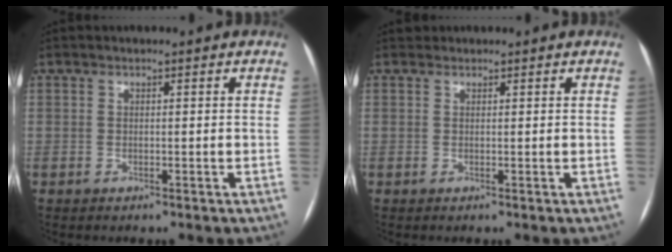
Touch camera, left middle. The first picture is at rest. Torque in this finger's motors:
{"motor_torque": [0.12, -0.13, -0.04, -0.01]}